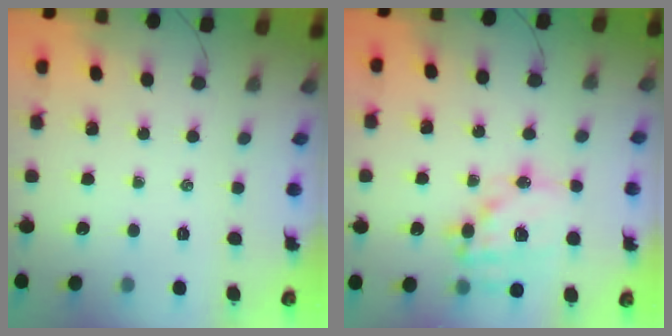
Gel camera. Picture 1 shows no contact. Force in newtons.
{"total": 15.6, "press": 15.2, "slide": 3.4}